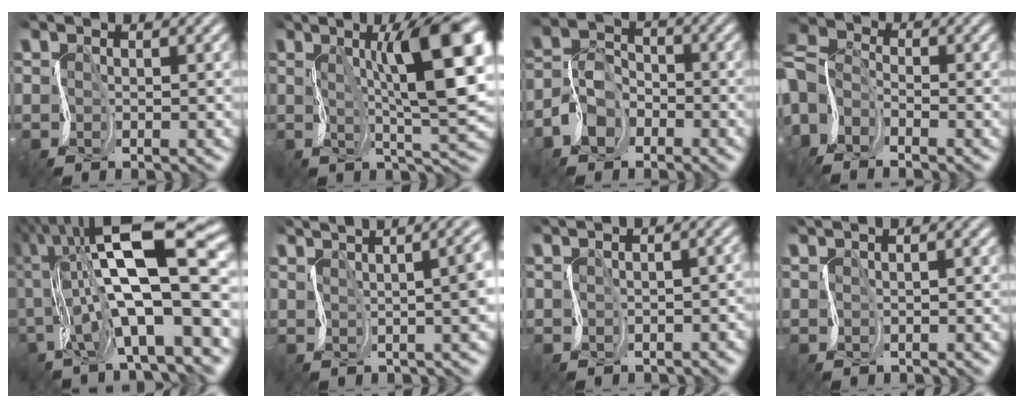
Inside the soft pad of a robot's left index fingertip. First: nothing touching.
{"total": 9.2, "force": [2.1, 1.8, 8.8], "torque": [-0.128, 0.016, 0.036]}
{"total": 3.3, "force": [-2.3, 2.3, 0.7], "torque": [-0.028, 0.018, -0.055]}
{"total": 7.0, "force": [-2.6, 4.9, 4.1], "torque": [-0.109, 0.001, -0.046]}
{"total": 15.3, "force": [2.7, 5.0, 14.1], "torque": [-0.255, 0.036, 0.052]}
{"total": 11.8, "force": [4.1, 5.5, 9.6], "torque": [-0.068, 0.080, 0.032]}
{"total": 2.3, "force": [-0.8, 1.4, 1.6], "torque": [0.003, 0.018, -0.010]}
{"total": 1.8, "force": [1.4, 0.7, 0.9], "torque": [-0.001, 0.021, 0.003]}